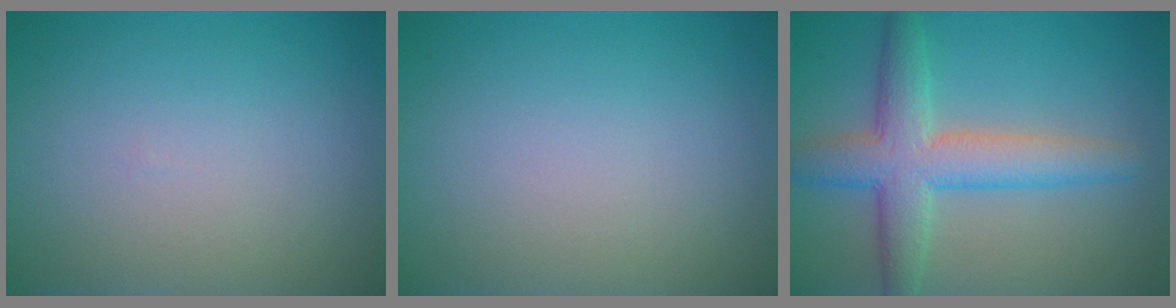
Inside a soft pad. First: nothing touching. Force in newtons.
{"total": 0.0}
{"total": 6.0, "press": 6.0, "slide": 0.2}